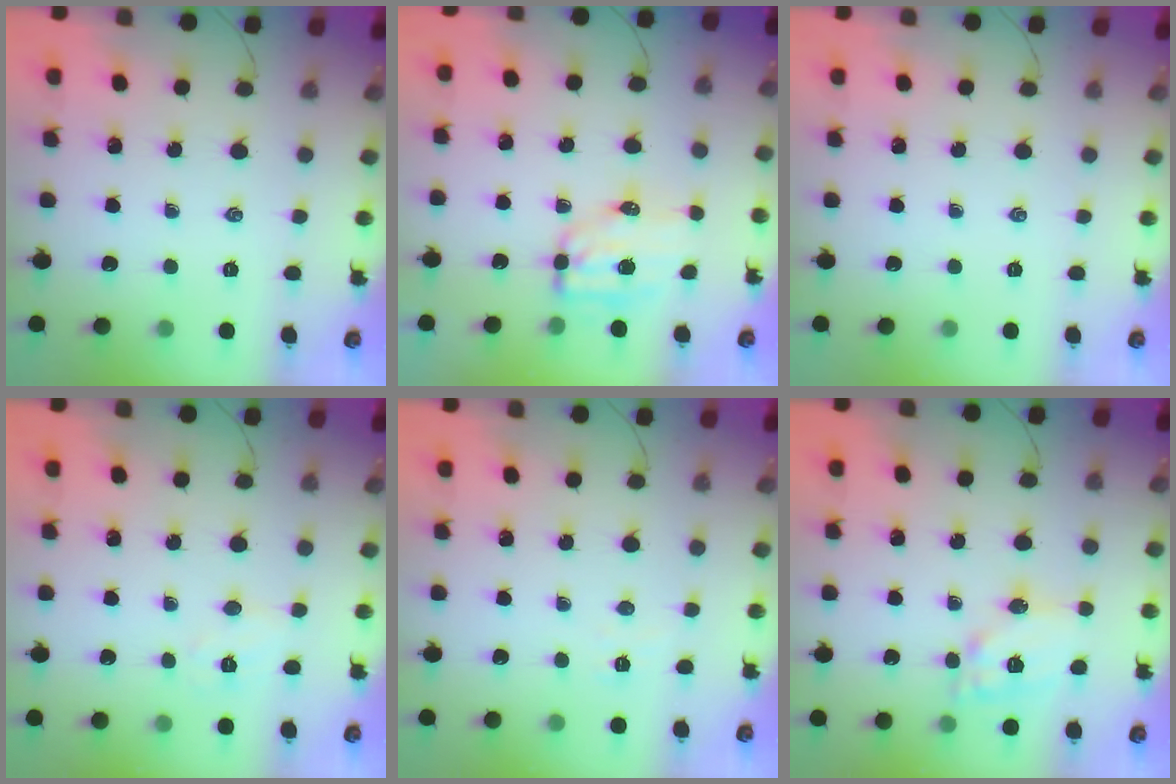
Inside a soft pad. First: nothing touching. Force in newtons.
{"total": 7.0, "press": 6.9, "slide": 1.0}
{"total": 0.0}
{"total": 5.4, "press": 5.3, "slide": 1.0}
{"total": 2.3, "press": 2.2, "slide": 0.7}
{"total": 14.5, "press": 14.3, "slide": 2.1}